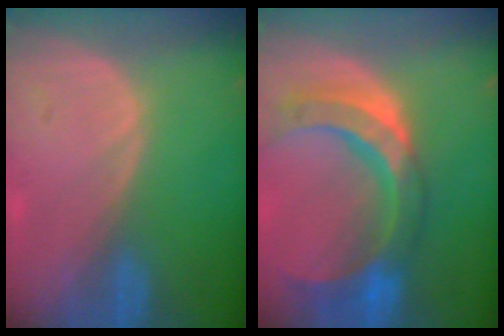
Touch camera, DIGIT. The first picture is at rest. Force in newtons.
{"total": 11.5, "press": 9.8, "slide": 6.1}